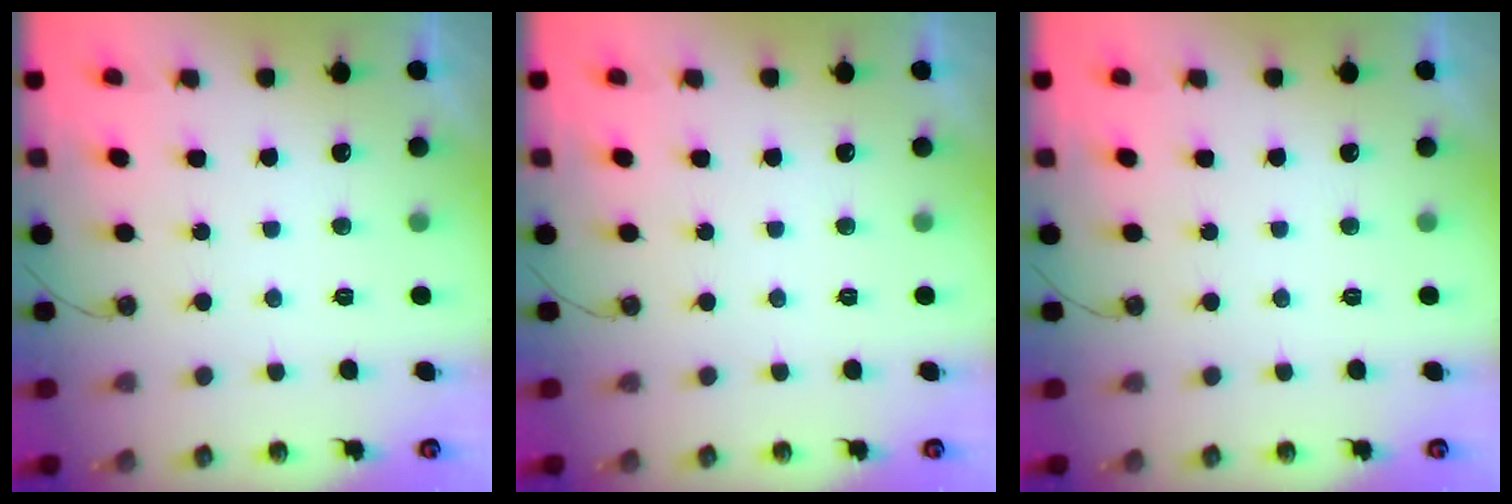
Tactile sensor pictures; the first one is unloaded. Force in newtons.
{"total": 0.0}
{"total": 0.0}